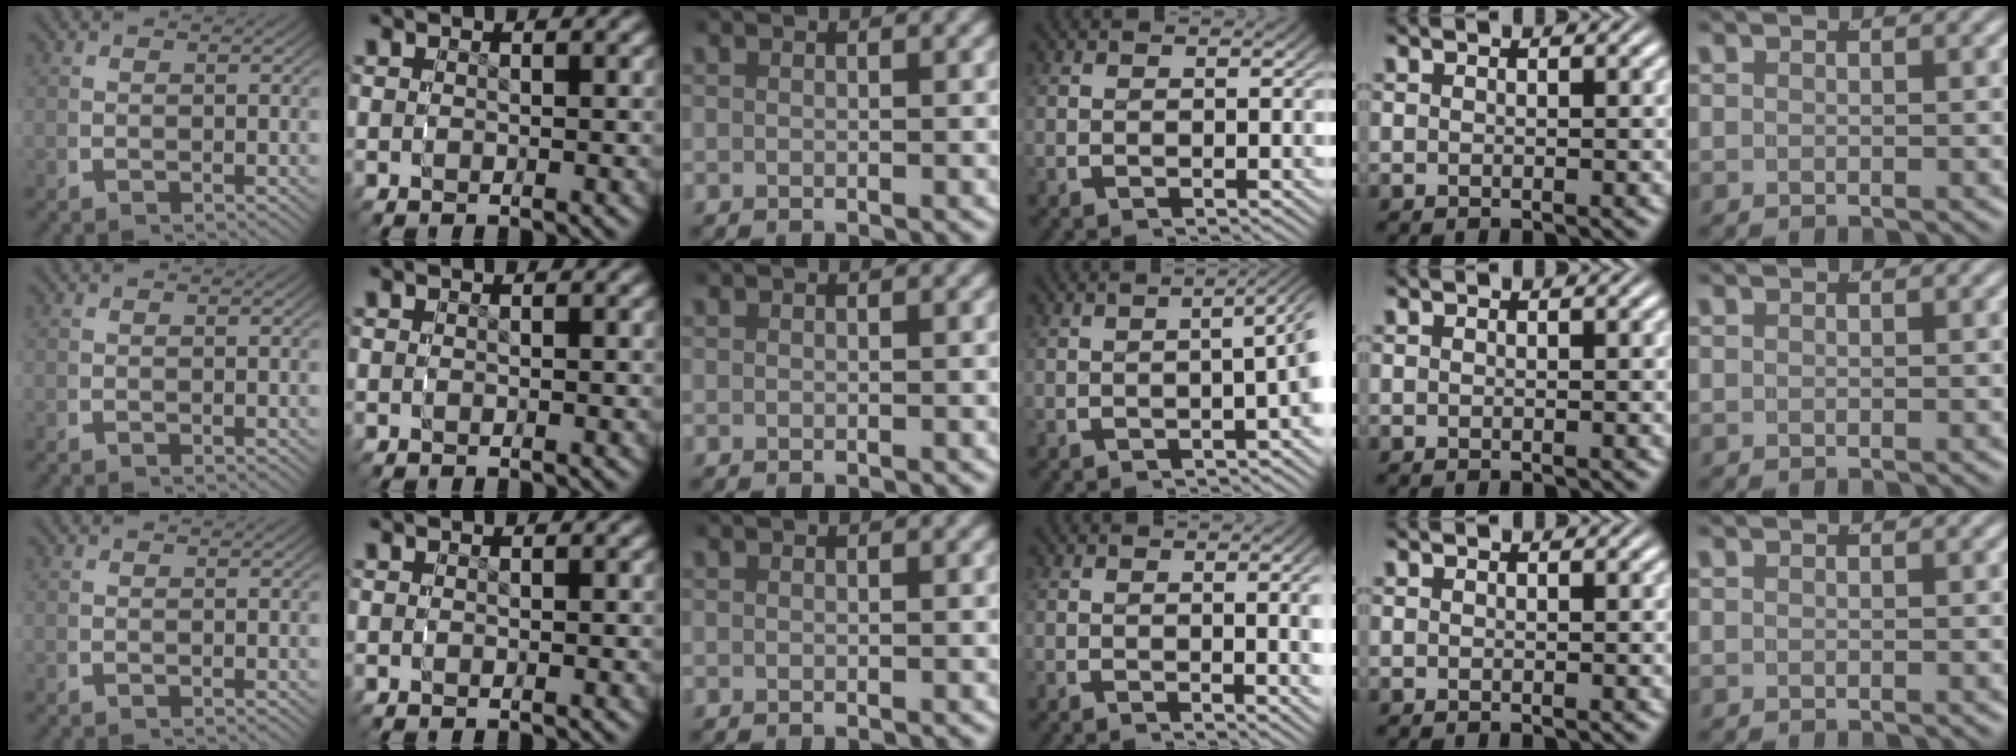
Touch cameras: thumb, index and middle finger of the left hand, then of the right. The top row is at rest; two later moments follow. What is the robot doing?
{"motion": "grasp_and_lifting", "object": "dispenser bottle"}